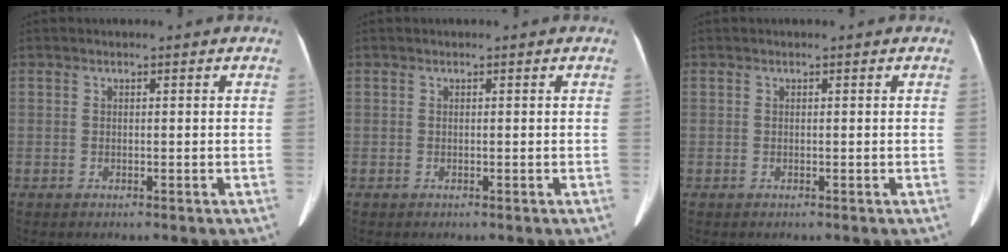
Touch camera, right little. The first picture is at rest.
{"total": 0.0}
{"total": 0.0}